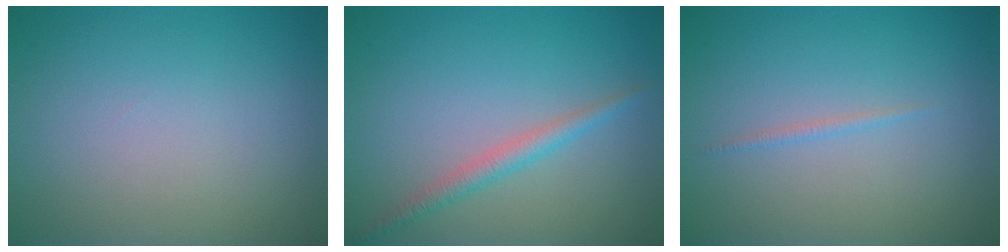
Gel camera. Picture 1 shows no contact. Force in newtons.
{"total": 2.0, "press": 2.0, "slide": 0.1}
{"total": 0.6, "press": 0.6, "slide": 0.0}